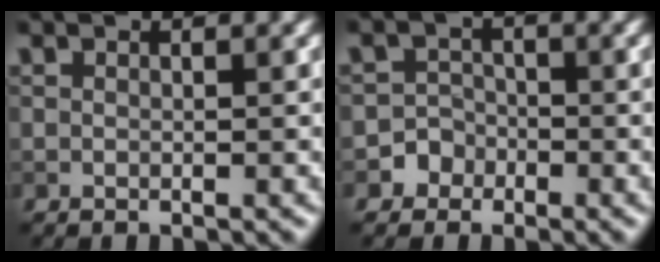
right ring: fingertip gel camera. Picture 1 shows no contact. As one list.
[{"total": 2.4, "force": [-1.3, 2.0, -0.1], "torque": [0.034, 0.011, -0.029]}]